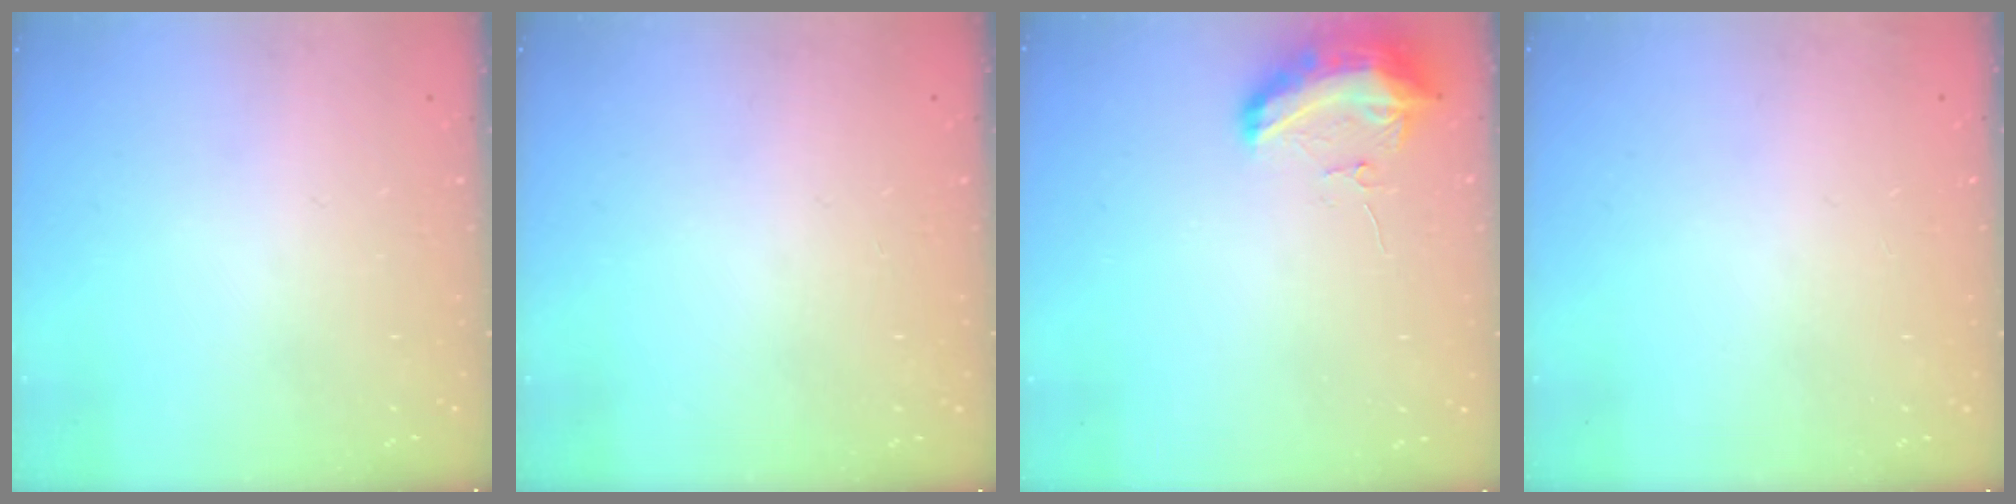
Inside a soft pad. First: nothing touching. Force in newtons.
{"total": 0.0}
{"total": 9.6, "press": 9.6, "slide": 0.8}
{"total": 2.2, "press": 2.1, "slide": 0.8}